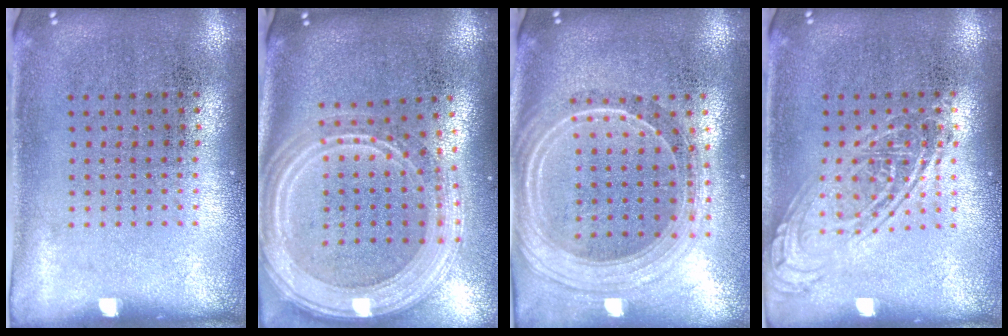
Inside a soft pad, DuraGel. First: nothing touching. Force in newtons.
{"total": 3.0, "press": 2.5, "slide": 1.7}
{"total": 2.3, "press": 1.9, "slide": 1.3}
{"total": 2.6, "press": 2.6, "slide": 0.3}